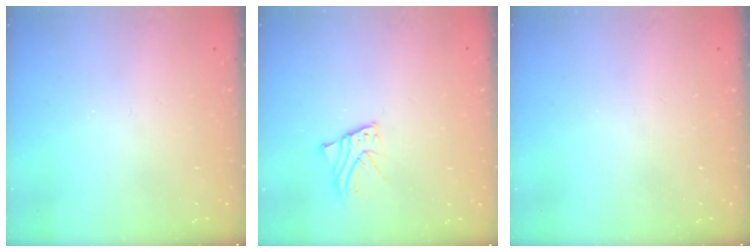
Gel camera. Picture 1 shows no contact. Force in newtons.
{"total": 2.9, "press": 2.9, "slide": 0.1}
{"total": 0.0}